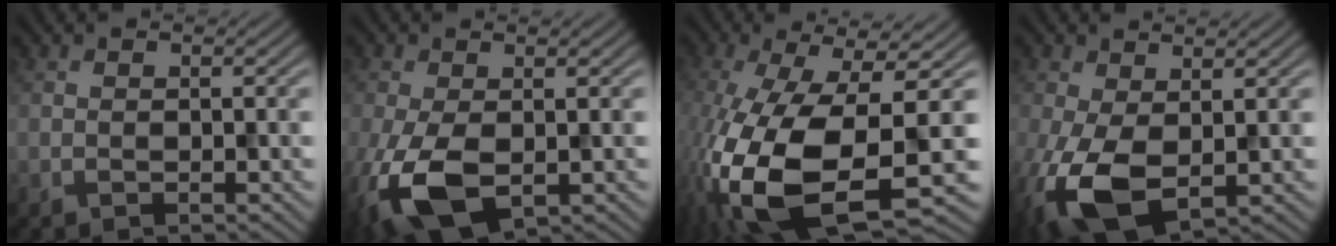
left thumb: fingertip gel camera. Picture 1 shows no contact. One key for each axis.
{"total": 9.7, "fx": -2.9, "fy": 5.4, "fz": 7.6, "tx": -0.192, "ty": -0.027, "tz": -0.050}
{"total": 16.4, "fx": -4.7, "fy": 6.7, "fz": 14.3, "tx": -0.316, "ty": -0.040, "tz": -0.075}
{"total": 9.7, "fx": -2.0, "fy": 5.3, "fz": 7.9, "tx": -0.202, "ty": -0.014, "tz": -0.039}